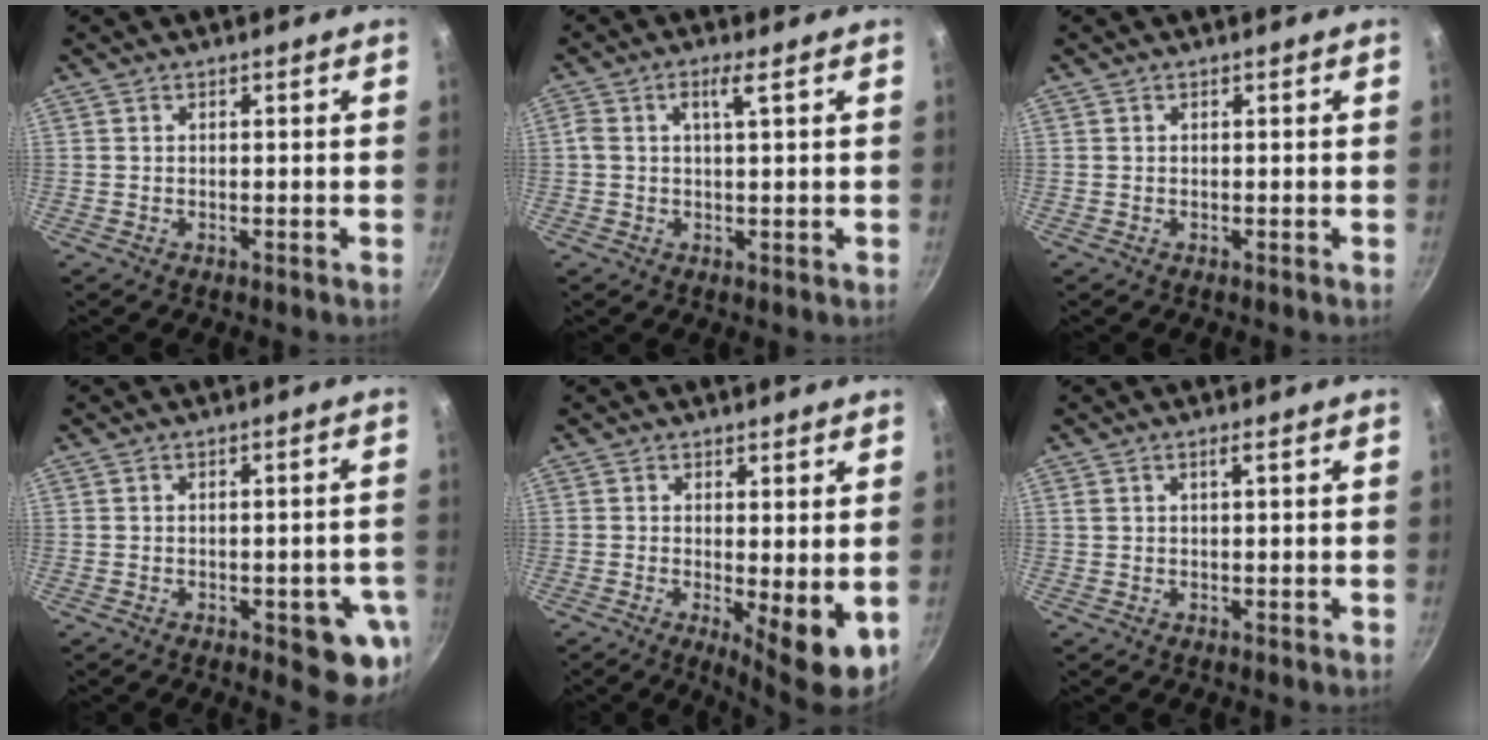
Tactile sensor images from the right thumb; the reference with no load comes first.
{"total": 3.4, "force": [0.8, 0.4, 3.3], "torque": [-0.068, 0.009, 0.017]}
{"total": 0.0}
{"total": 9.2, "force": [-3.0, 3.8, 7.8], "torque": [-0.061, 0.004, -0.035]}
{"total": 7.7, "force": [-0.7, 2.2, 7.4], "torque": [-0.095, -0.014, -0.001]}
{"total": 1.3, "force": [0.4, 0.1, 1.3], "torque": [-0.019, 0.002, 0.007]}